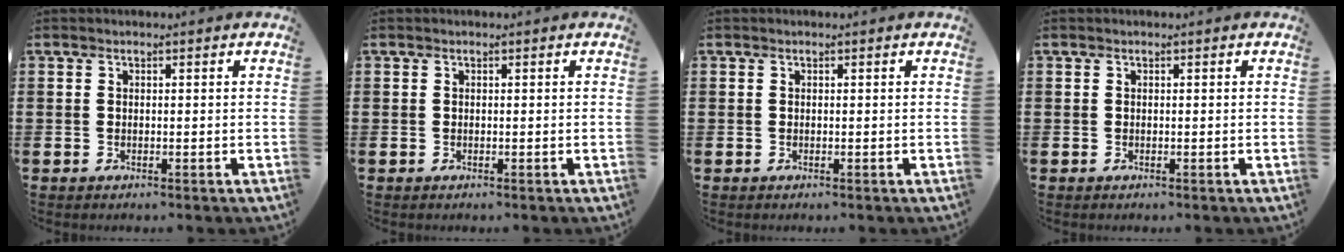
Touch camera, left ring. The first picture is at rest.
{"total": 0.0}
{"total": 0.0}
{"total": 0.0}